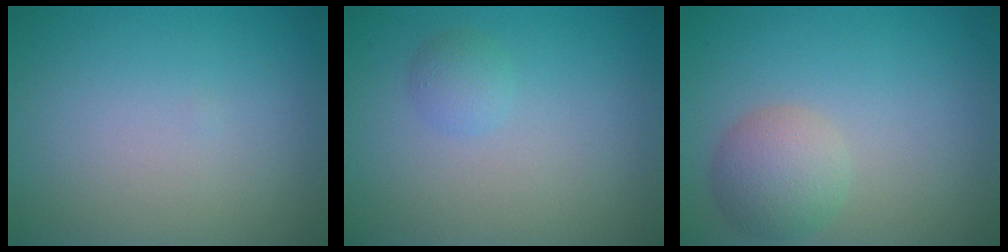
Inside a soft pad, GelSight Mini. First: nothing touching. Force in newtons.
{"total": 1.3, "press": 1.3, "slide": 0.1}
{"total": 3.5, "press": 3.5, "slide": 0.2}